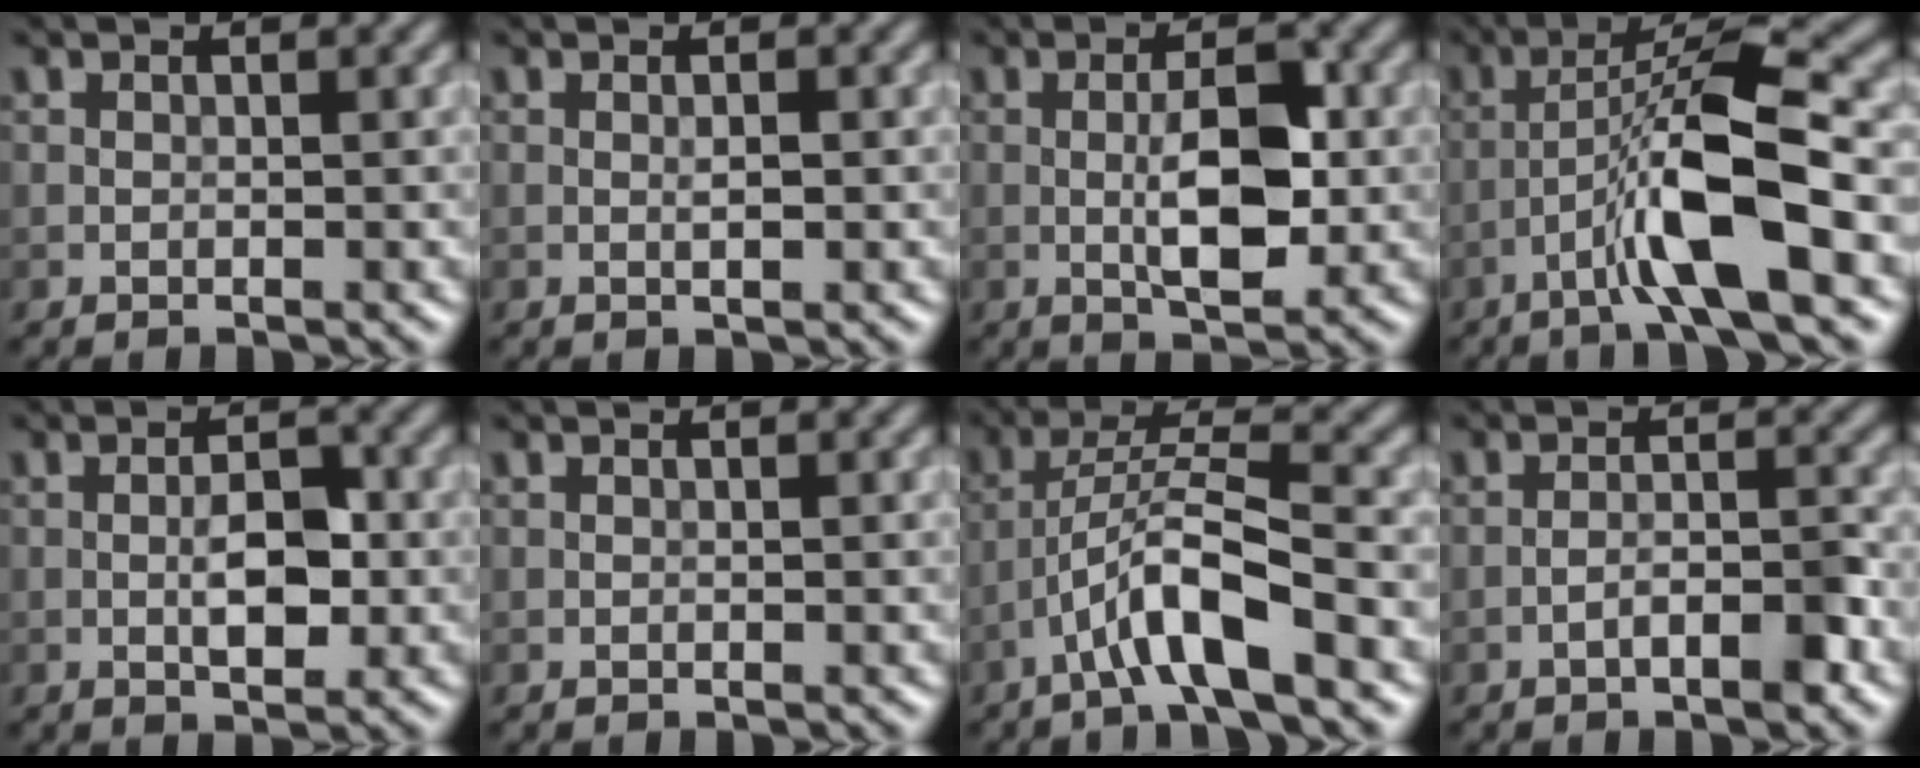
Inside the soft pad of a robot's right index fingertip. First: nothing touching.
{"total": 0.9, "force": [0.0, 0.1, 0.9], "torque": [-0.018, -0.001, 0.001]}
{"total": 5.5, "force": [-0.5, 1.9, 5.1], "torque": [-0.096, 0.001, -0.010]}
{"total": 8.4, "force": [-3.3, 1.1, 7.6], "torque": [-0.133, 0.021, -0.063]}
{"total": 3.6, "force": [-0.5, 1.4, 3.2], "torque": [-0.055, 0.002, -0.009]}
{"total": 0.0}
{"total": 6.1, "force": [-3.1, 0.9, 5.2], "torque": [-0.094, 0.016, -0.059]}
{"total": 2.9, "force": [-1.6, 0.6, 2.3], "torque": [-0.037, 0.010, -0.030]}